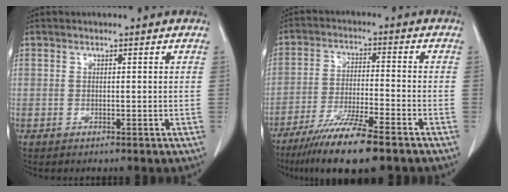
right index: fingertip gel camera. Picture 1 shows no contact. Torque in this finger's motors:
{"motor_torque": [0.09, -0.09, 0.54, 0.18]}